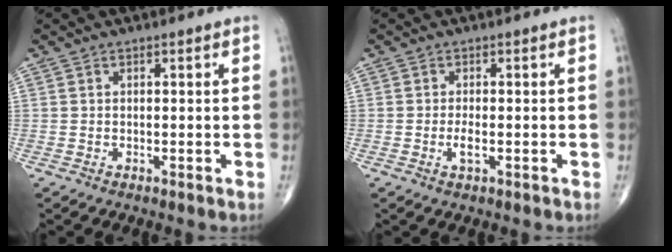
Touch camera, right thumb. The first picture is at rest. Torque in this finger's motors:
{"motor_torque": [1.55, 3.46, 0.23, 0.26, 0.10]}